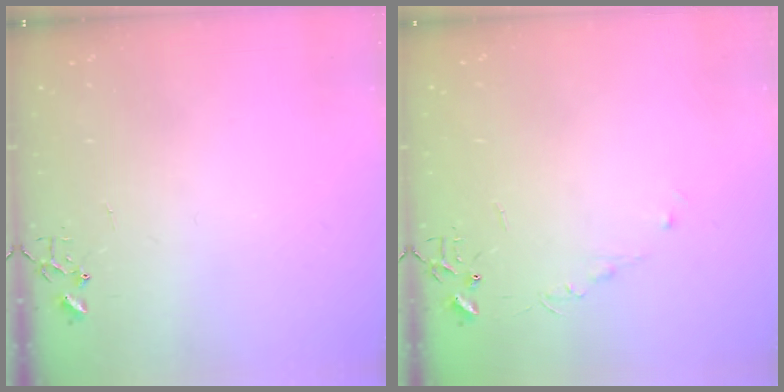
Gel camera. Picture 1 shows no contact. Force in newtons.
{"total": 4.0, "press": 3.9, "slide": 0.5}